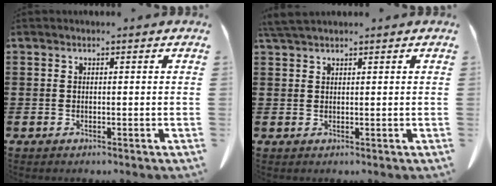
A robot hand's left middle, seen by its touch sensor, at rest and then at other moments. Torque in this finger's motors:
{"motor_torque": [0.18, 0.14, 0.01, 0.03]}